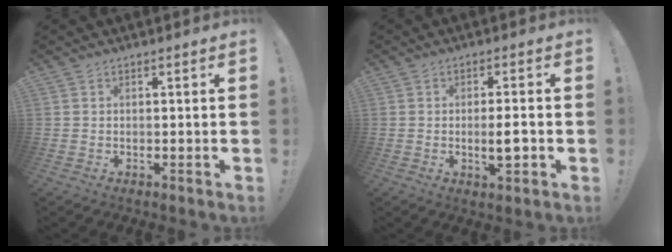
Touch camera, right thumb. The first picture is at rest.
{"total": 5.3, "force": [-1.3, 1.1, 5.0], "torque": [-0.073, -0.002, -0.023]}